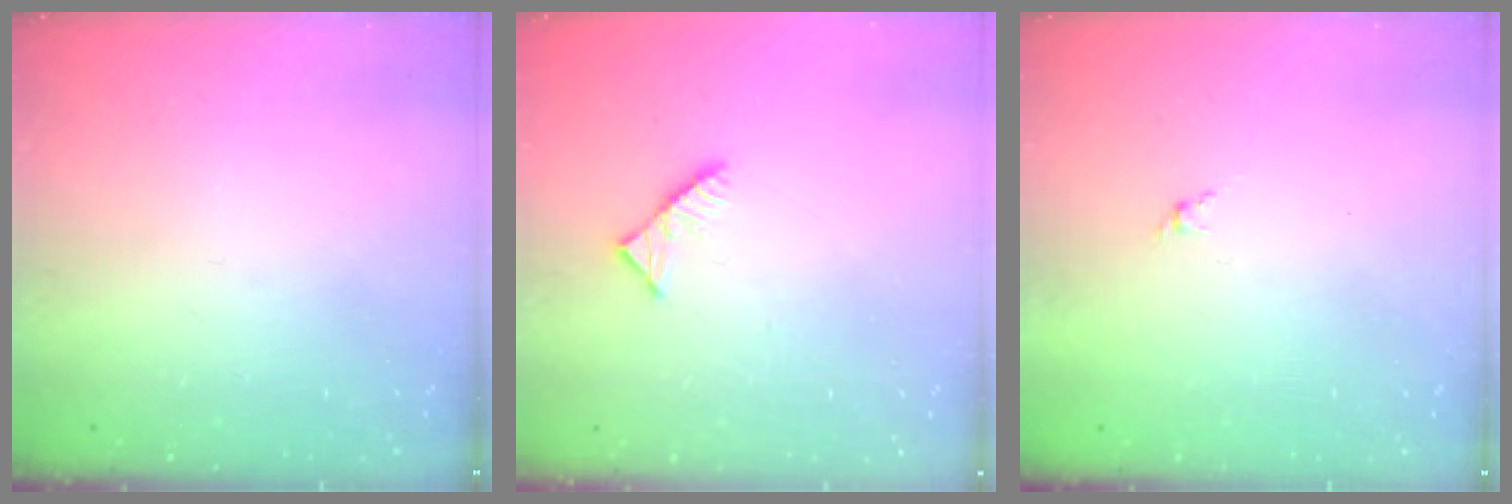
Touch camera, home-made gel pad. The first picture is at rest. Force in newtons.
{"total": 3.3, "press": 3.2, "slide": 0.4}
{"total": 1.6, "press": 1.5, "slide": 0.6}